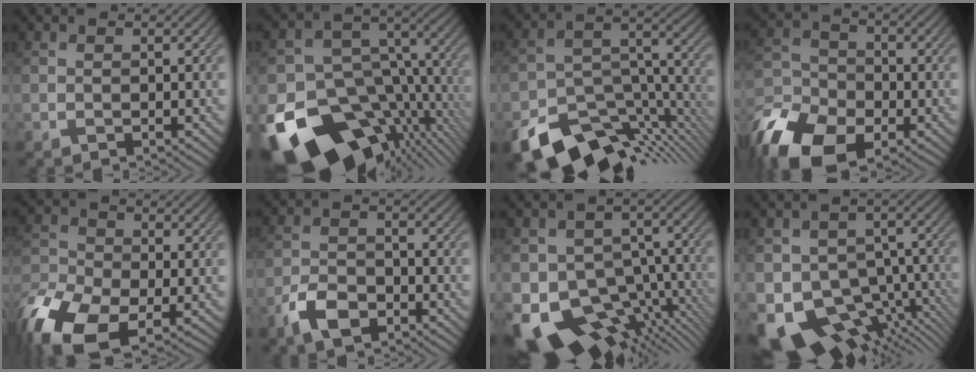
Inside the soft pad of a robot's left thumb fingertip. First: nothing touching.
{"total": 19.3, "force": [-8.6, 12.9, 11.6], "torque": [-0.209, -0.035, -0.114]}
{"total": 15.2, "force": [-11.2, 7.1, 7.5], "torque": [-0.156, -0.038, -0.163]}
{"total": 15.0, "force": [-9.6, 8.7, 7.6], "torque": [-0.180, -0.055, -0.164]}
{"total": 12.7, "force": [-7.2, 6.8, 7.9], "torque": [-0.188, -0.047, -0.133]}
{"total": 5.0, "force": [-3.3, 2.5, 2.8], "torque": [-0.057, -0.007, -0.072]}
{"total": 15.2, "force": [-7.1, 10.0, 8.9], "torque": [-0.184, -0.032, -0.094]}
{"total": 13.5, "force": [-6.3, 9.1, 7.7], "torque": [-0.160, -0.035, -0.089]}